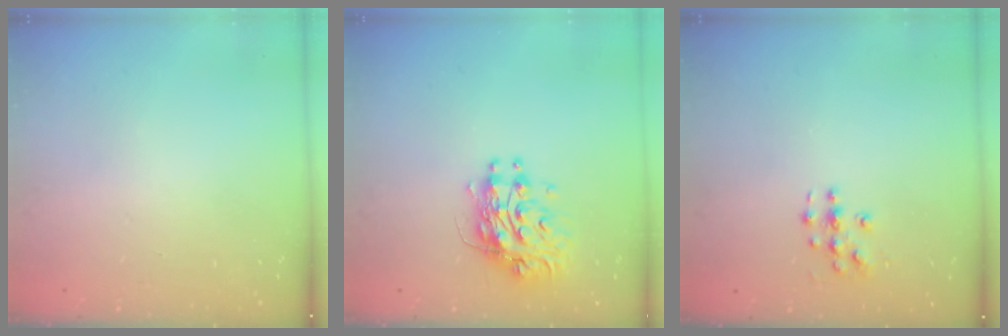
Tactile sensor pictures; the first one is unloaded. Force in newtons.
{"total": 10.7, "press": 10.7, "slide": 0.9}
{"total": 3.7, "press": 3.7, "slide": 0.1}